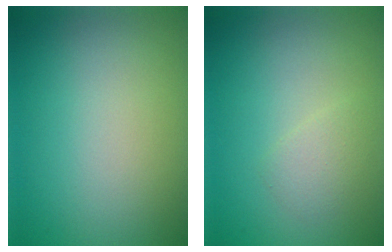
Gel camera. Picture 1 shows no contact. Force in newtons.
{"total": 1.5, "press": 1.4, "slide": 0.1}